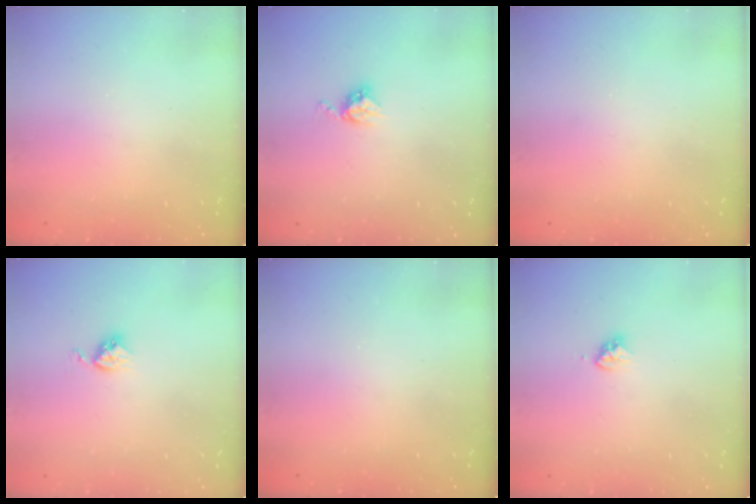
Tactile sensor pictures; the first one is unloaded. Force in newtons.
{"total": 4.9, "press": 4.8, "slide": 0.2}
{"total": 0.0}
{"total": 3.9, "press": 3.9, "slide": 0.4}
{"total": 0.0}
{"total": 3.4, "press": 3.3, "slide": 0.2}